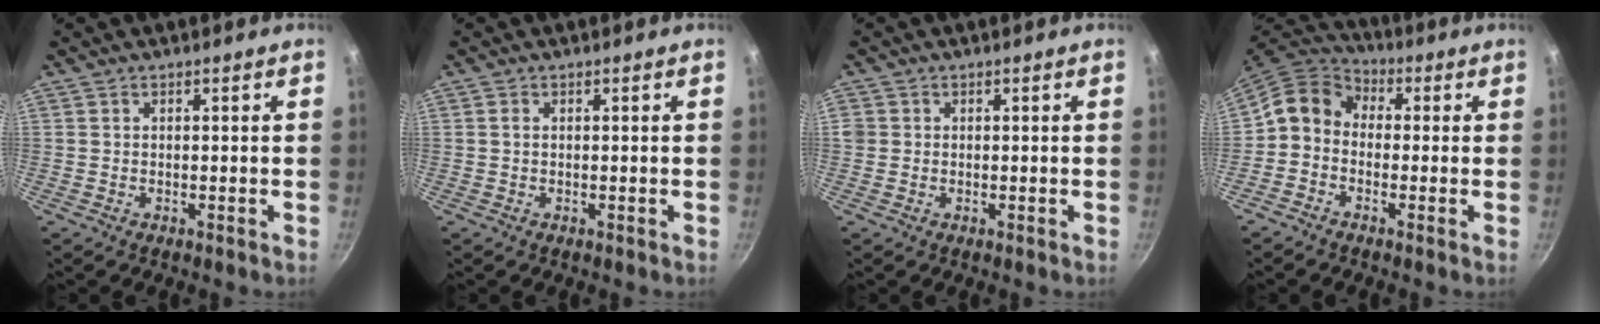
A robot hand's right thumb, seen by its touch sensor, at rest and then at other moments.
{"total": 0.6, "force": [0.1, 0.4, 0.5], "torque": [-0.010, 0.002, 0.001]}
{"total": 1.6, "force": [0.1, 1.5, 0.5], "torque": [-0.004, 0.004, -0.002]}
{"total": 8.4, "force": [-1.0, 6.9, 4.8], "torque": [-0.075, 0.038, -0.046]}